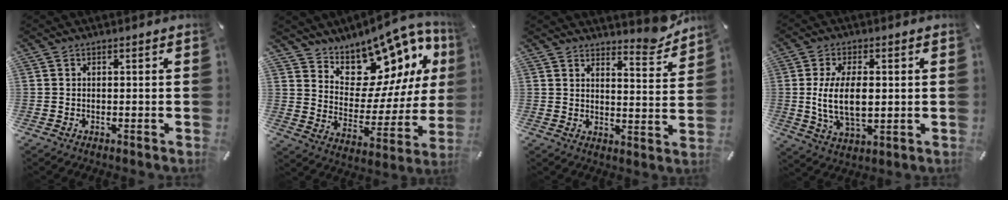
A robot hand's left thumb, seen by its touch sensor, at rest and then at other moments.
{"total": 12.8, "force": [10.0, 7.3, 3.5], "torque": [-0.048, -0.112, 0.174]}
{"total": 3.7, "force": [3.5, 0.7, 0.6], "torque": [0.004, -0.031, 0.060]}
{"total": 11.5, "force": [0.6, 6.0, 9.8], "torque": [-0.208, -0.004, 0.007]}